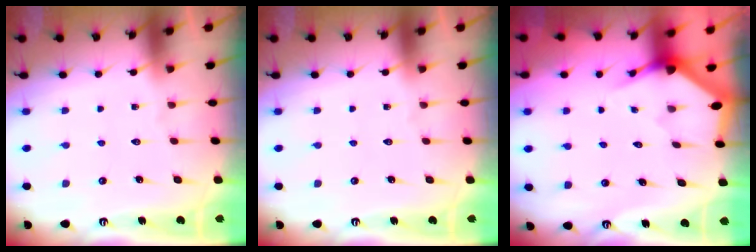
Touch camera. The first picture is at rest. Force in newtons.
{"total": 0.0}
{"total": 3.1, "press": 3.1, "slide": 0.2}